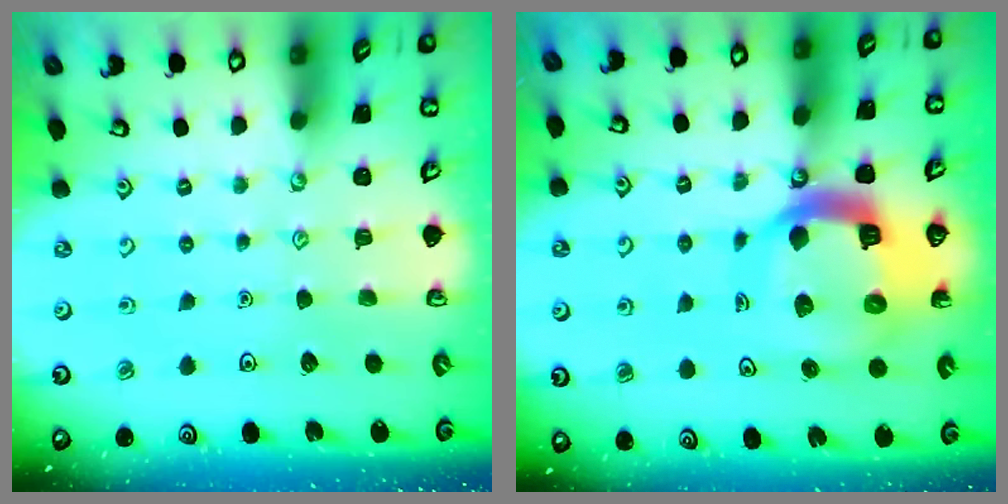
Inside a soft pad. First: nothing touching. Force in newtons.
{"total": 15.5, "press": 15.4, "slide": 1.9}